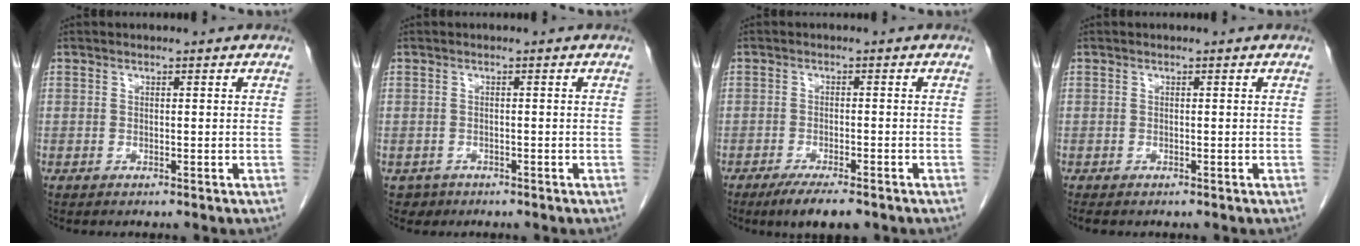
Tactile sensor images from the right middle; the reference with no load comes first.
{"total": 1.3, "force": [-0.8, 1.1, -0.1], "torque": [-0.003, 0.005, -0.009]}
{"total": 5.6, "force": [-4.1, 0.9, 3.8], "torque": [-0.057, -0.012, -0.062]}
{"total": 1.1, "force": [-0.9, 0.1, 0.5], "torque": [-0.009, 0.000, -0.008]}